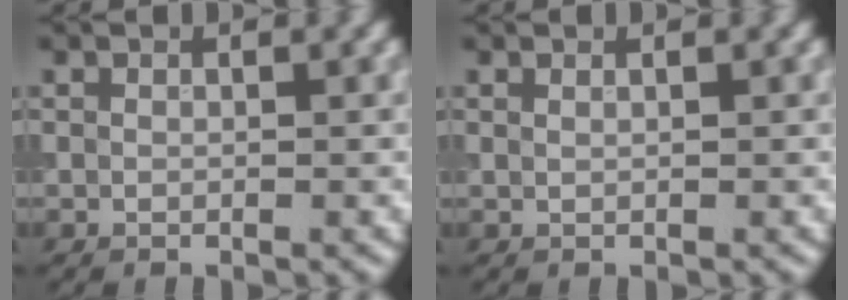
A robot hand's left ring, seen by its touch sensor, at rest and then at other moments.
{"total": 0.6, "force": [0.5, 0.2, 0.3], "torque": [-0.004, -0.002, 0.005]}